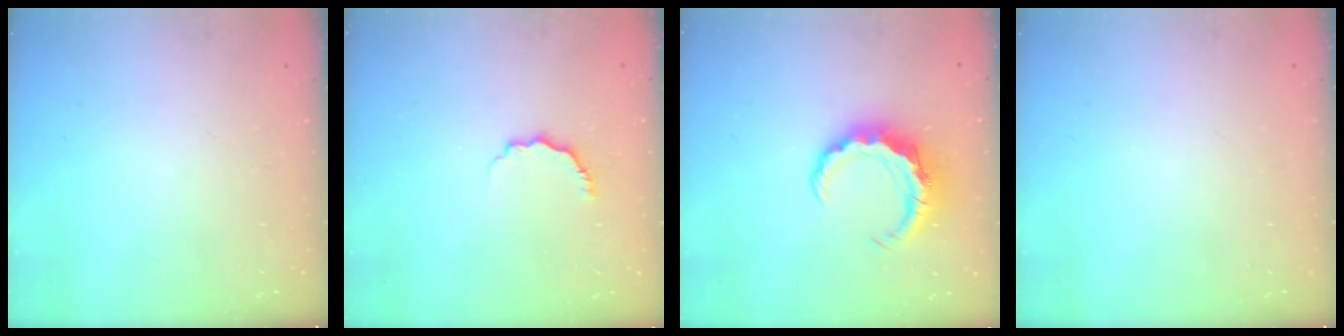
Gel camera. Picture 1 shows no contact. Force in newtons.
{"total": 4.8, "press": 4.7, "slide": 0.8}
{"total": 7.8, "press": 7.7, "slide": 1.0}
{"total": 0.0}